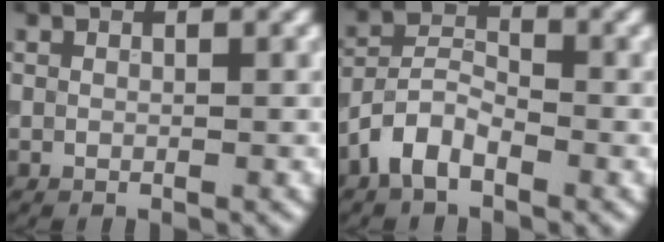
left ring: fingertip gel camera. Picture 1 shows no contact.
{"total": 4.0, "force": [-2.5, 2.0, 2.4], "torque": [-0.042, 0.009, -0.058]}